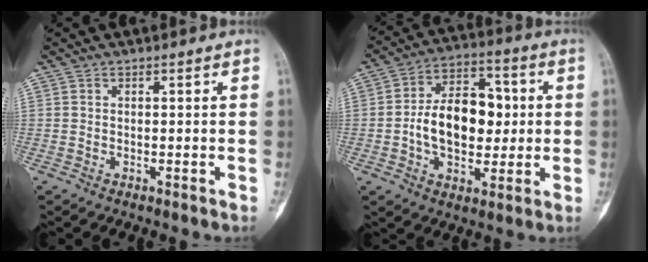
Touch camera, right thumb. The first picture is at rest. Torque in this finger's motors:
{"motor_torque": [1.96, 1.88, 0.84, -0.38, 0.17]}